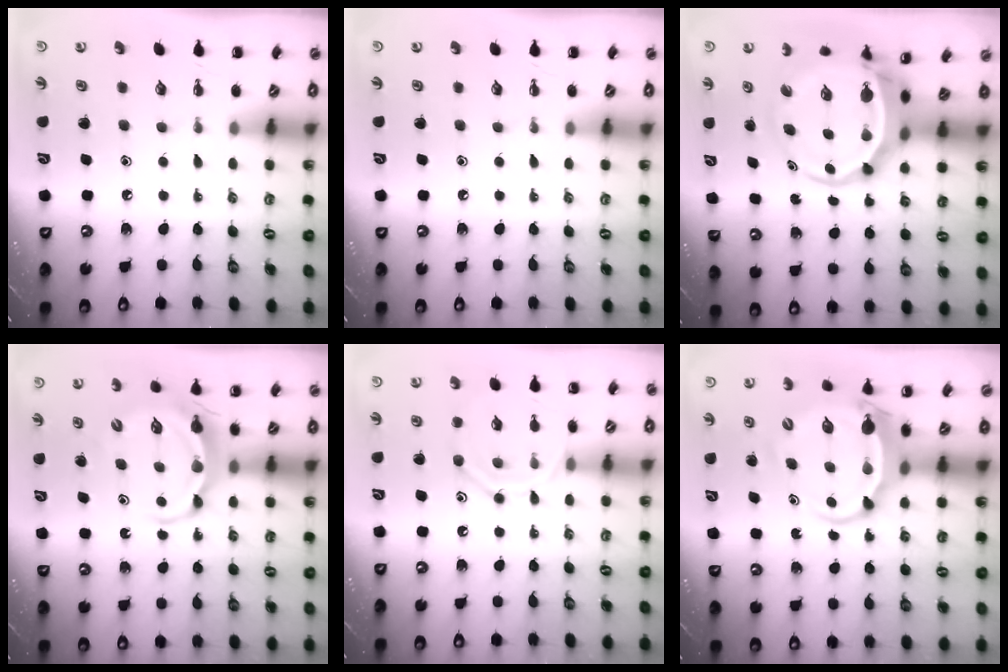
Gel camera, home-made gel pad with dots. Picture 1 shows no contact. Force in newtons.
{"total": 0.0}
{"total": 7.2, "press": 6.9, "slide": 1.7}
{"total": 5.4, "press": 5.3, "slide": 0.5}
{"total": 11.3, "press": 11.3, "slide": 0.8}
{"total": 5.9, "press": 5.7, "slide": 1.1}